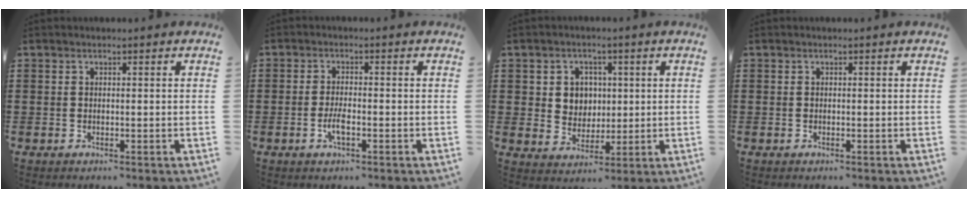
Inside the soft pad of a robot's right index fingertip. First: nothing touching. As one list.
[{"total": 3.0, "force": [-1.2, 0.8, 2.6], "torque": [-0.061, -0.005, -0.025]}, {"total": 4.8, "force": [1.1, 4.5, 1.3], "torque": [-0.039, 0.012, 0.016]}, {"total": 0.0}]